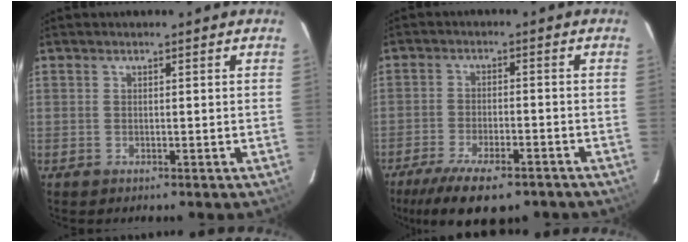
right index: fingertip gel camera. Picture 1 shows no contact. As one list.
[{"total": 13.9, "force": [-10.2, 4.5, 8.2], "torque": [-0.177, -0.036, -0.161]}]